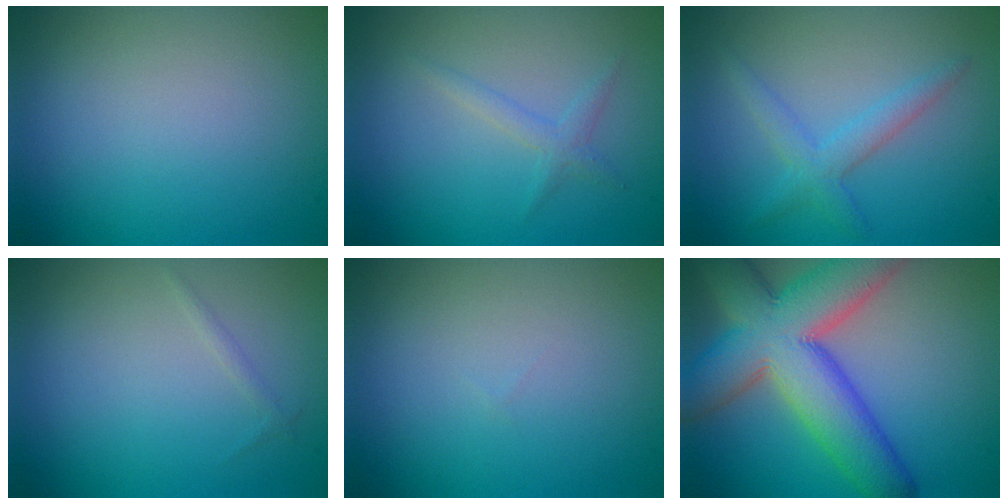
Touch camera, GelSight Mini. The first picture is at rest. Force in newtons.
{"total": 1.3, "press": 1.3, "slide": 0.1}
{"total": 2.4, "press": 2.4, "slide": 0.2}
{"total": 0.5, "press": 0.5, "slide": 0.0}
{"total": 0.0}
{"total": 11.6, "press": 11.6, "slide": 0.8}